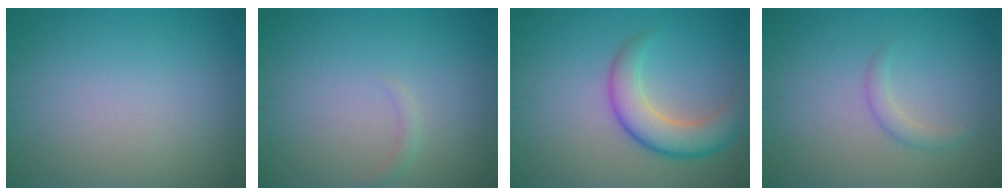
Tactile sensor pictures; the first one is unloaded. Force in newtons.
{"total": 0.8, "press": 0.8, "slide": 0.0}
{"total": 5.2, "press": 5.2, "slide": 0.3}
{"total": 1.4, "press": 1.4, "slide": 0.0}